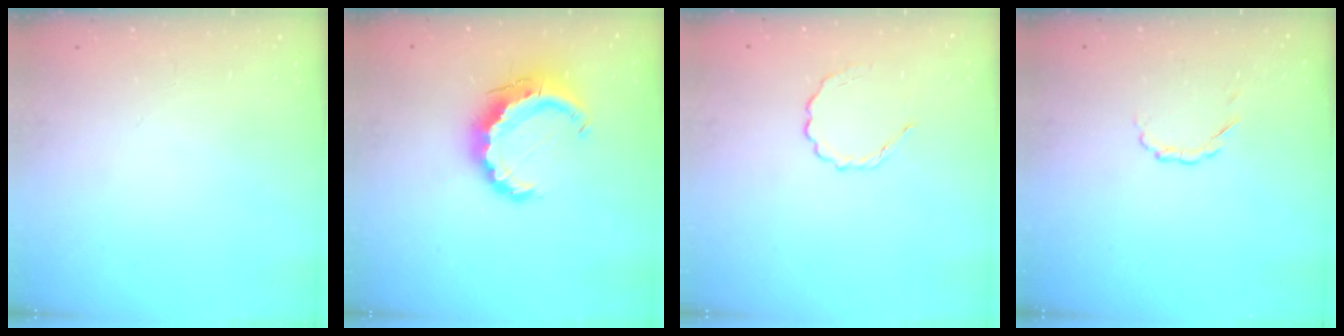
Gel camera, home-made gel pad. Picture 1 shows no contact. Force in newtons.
{"total": 9.7, "press": 9.7, "slide": 1.1}
{"total": 2.8, "press": 2.6, "slide": 1.0}
{"total": 2.9, "press": 2.7, "slide": 1.1}